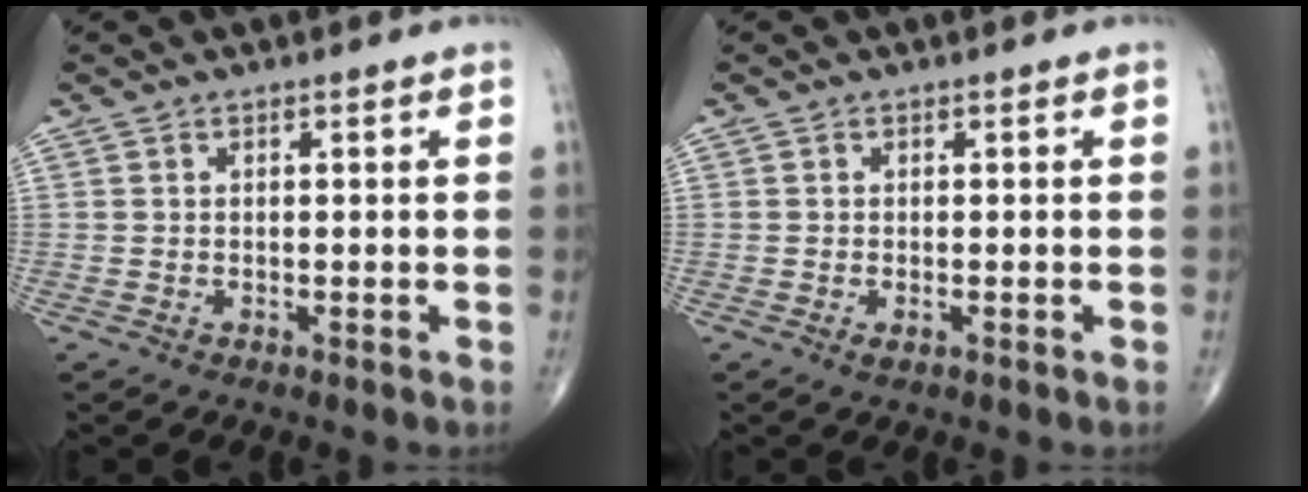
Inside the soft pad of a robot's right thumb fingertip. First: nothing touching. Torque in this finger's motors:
{"motor_torque": [-0.29, -0.09, -0.36, -0.18, 0.00]}